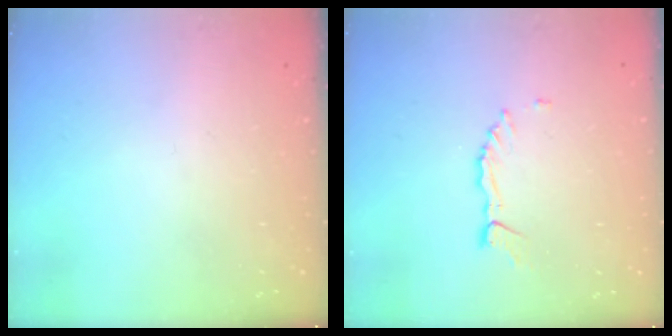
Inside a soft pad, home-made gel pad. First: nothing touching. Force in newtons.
{"total": 2.8, "press": 2.7, "slide": 0.3}